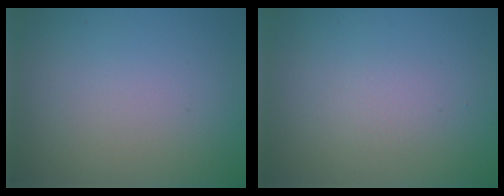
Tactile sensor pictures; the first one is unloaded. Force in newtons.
{"total": 0.9, "press": 0.9, "slide": 0.1}